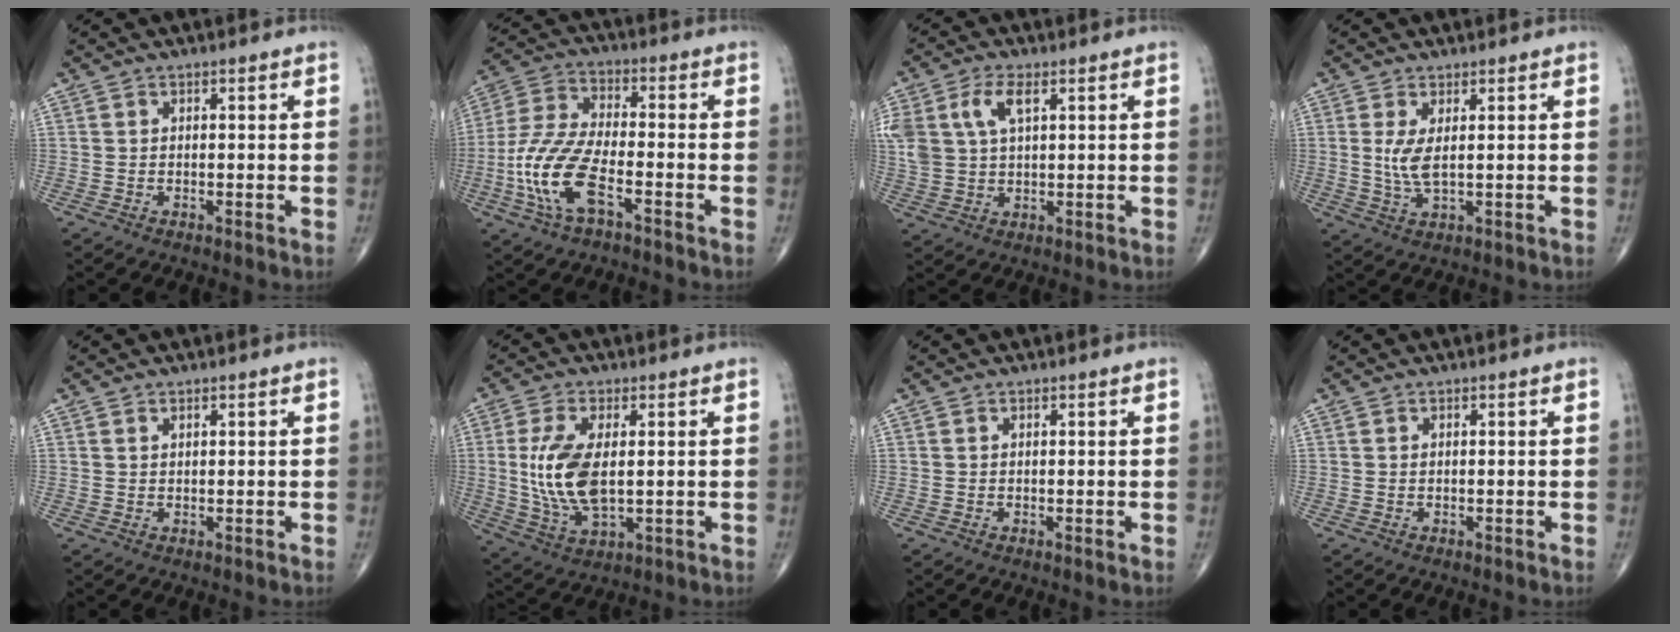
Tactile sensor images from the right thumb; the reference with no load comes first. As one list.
[{"total": 13.1, "force": [-5.1, 5.2, 10.9], "torque": [-0.244, 0.027, -0.101]}, {"total": 10.4, "force": [3.8, 5.9, 7.8], "torque": [-0.183, 0.003, 0.079]}, {"total": 4.2, "force": [0.8, 1.2, 3.9], "torque": [-0.089, -0.013, 0.022]}, {"total": 0.6, "force": [0.5, 0.2, 0.3], "torque": [-0.003, -0.003, 0.009]}, {"total": 12.0, "force": [0.8, 5.6, 10.5], "torque": [-0.219, -0.012, 0.025]}, {"total": 0.0}, {"total": 0.0}]